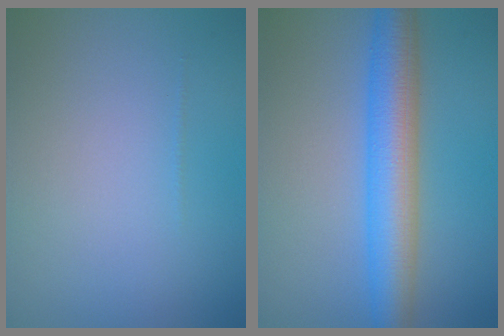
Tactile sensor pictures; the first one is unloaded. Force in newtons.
{"total": 6.7, "press": 6.7, "slide": 0.1}